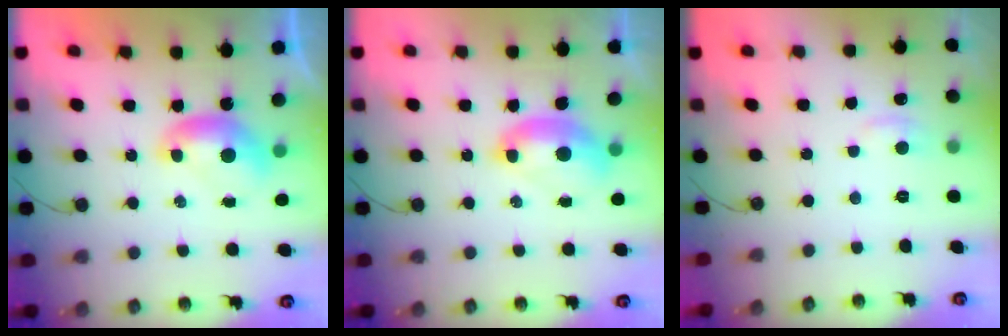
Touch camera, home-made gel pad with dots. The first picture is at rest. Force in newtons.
{"total": 2.7, "press": 2.6, "slide": 0.6}
{"total": 1.5, "press": 1.4, "slide": 0.7}